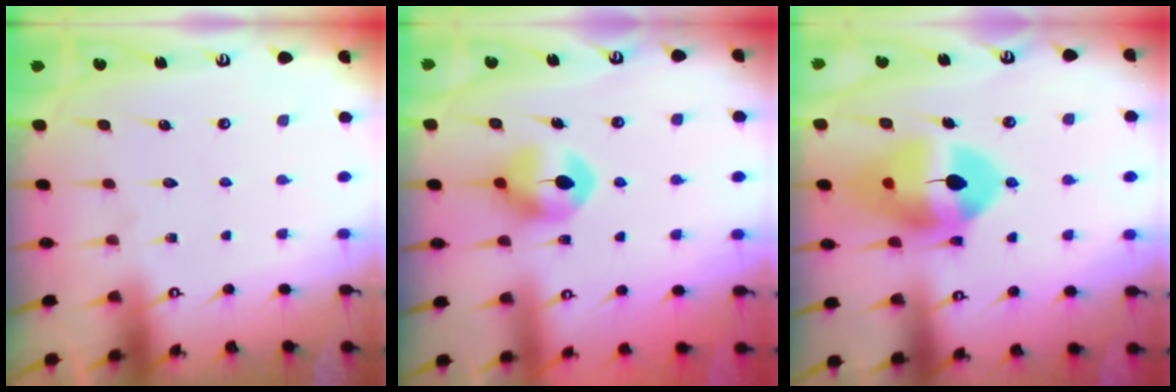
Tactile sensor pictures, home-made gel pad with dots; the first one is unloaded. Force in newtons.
{"total": 9.0, "press": 8.9, "slide": 0.8}
{"total": 15.0, "press": 14.8, "slide": 2.0}